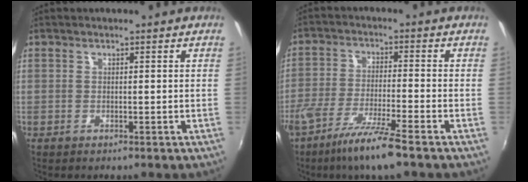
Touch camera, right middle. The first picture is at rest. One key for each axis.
{"total": 10.3, "fx": -7.3, "fy": 0.2, "fz": 7.3, "tx": -0.158, "ty": -0.022, "tz": -0.134}